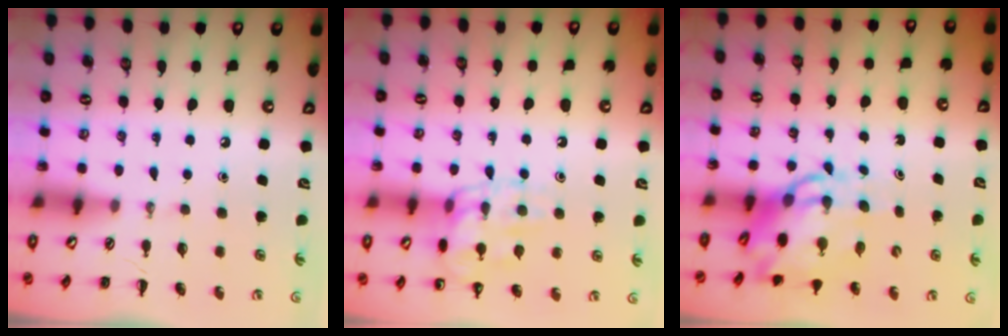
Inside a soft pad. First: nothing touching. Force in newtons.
{"total": 13.1, "press": 13.0, "slide": 1.1}
{"total": 9.0, "press": 8.6, "slide": 2.6}